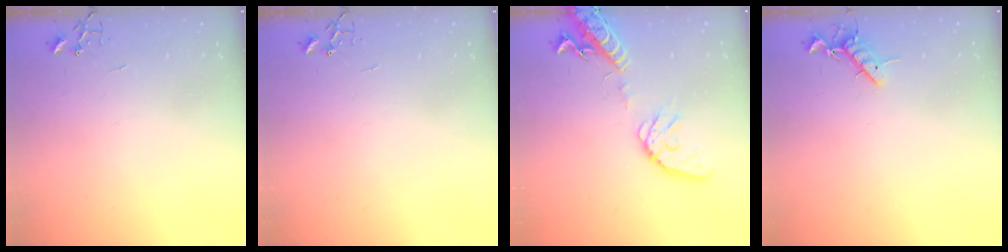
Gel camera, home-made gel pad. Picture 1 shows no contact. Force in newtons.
{"total": 0.0}
{"total": 16.0, "press": 15.8, "slide": 2.5}
{"total": 8.6, "press": 8.5, "slide": 1.3}